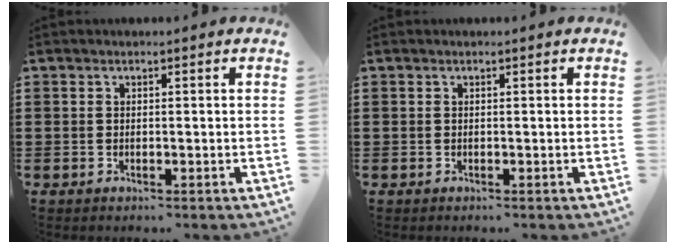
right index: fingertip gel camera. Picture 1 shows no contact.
{"total": 0.0}